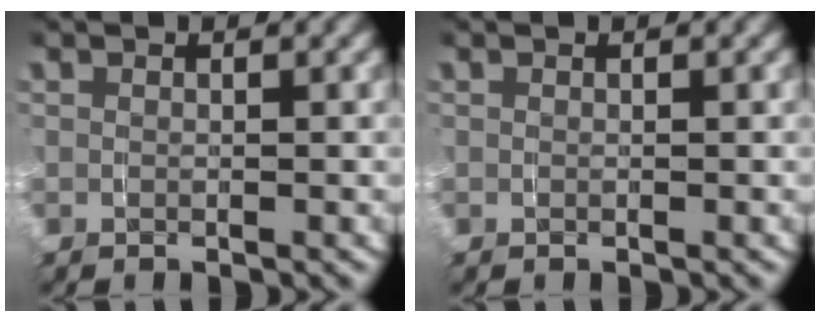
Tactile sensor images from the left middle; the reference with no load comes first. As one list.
[{"total": 0.0}]